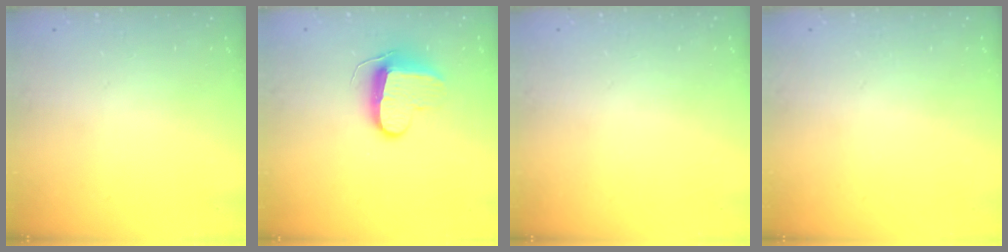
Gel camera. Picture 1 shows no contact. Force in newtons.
{"total": 9.9, "press": 9.9, "slide": 0.1}
{"total": 0.0}
{"total": 0.0}